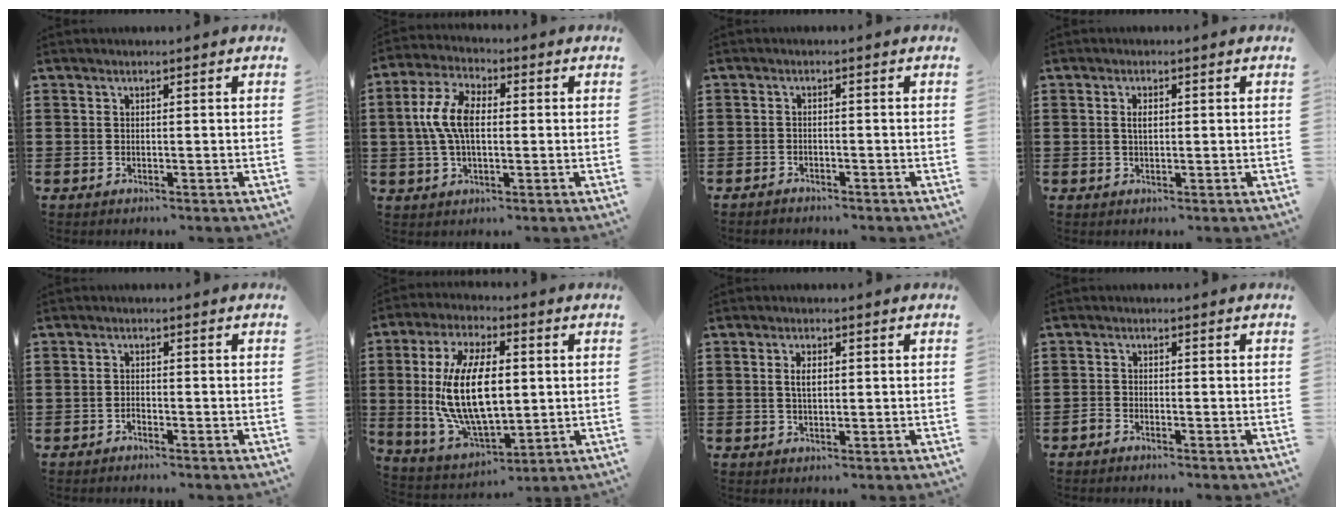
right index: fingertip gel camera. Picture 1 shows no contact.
{"total": 7.9, "force": [0.3, 4.2, 6.7], "torque": [-0.157, 0.008, -0.004]}
{"total": 1.2, "force": [-1.2, 0.3, 0.0], "torque": [-0.003, 0.003, -0.026]}
{"total": 1.8, "force": [0.3, 0.8, 1.6], "torque": [-0.033, 0.006, 0.004]}
{"total": 0.9, "force": [-0.8, 0.4, 0.2], "torque": [-0.007, 0.001, -0.016]}
{"total": 15.4, "force": [1.0, 7.3, 13.6], "torque": [-0.298, -0.008, 0.018]}
{"total": 2.5, "force": [0.4, 1.1, 2.2], "torque": [-0.046, 0.006, 0.006]}
{"total": 1.2, "force": [-1.1, 0.3, 0.3], "torque": [-0.010, 0.000, -0.022]}